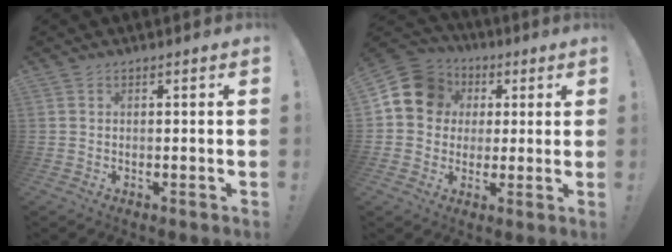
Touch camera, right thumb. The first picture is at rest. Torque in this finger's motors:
{"motor_torque": [0.80, 0.99, 0.59, -0.04, -0.01]}